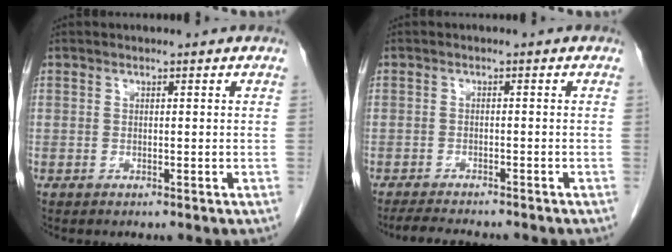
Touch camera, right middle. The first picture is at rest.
{"total": 5.8, "force": [-5.2, 0.7, 2.3], "torque": [-0.034, -0.014, -0.080]}